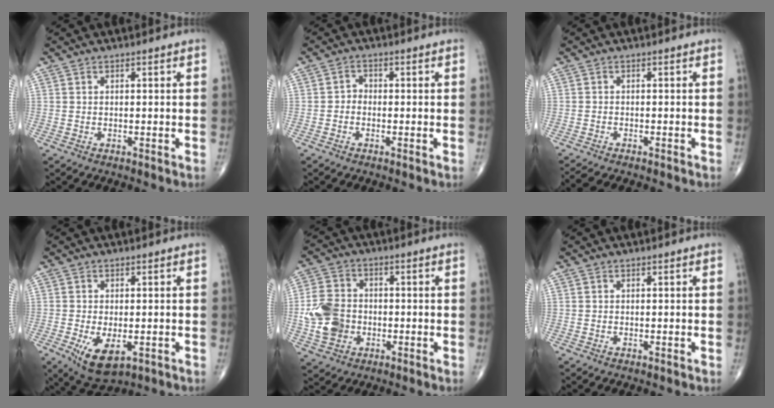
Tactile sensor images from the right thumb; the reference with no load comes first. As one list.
[{"total": 1.6, "force": [-0.7, 1.3, 0.8], "torque": [0.000, 0.007, -0.021]}, {"total": 4.2, "force": [-3.7, 0.5, 1.9], "torque": [-0.036, 0.005, -0.056]}, {"total": 7.5, "force": [-2.4, 3.7, 6.0], "torque": [-0.101, -0.013, -0.030]}, {"total": 9.5, "force": [-1.6, 7.5, 5.6], "torque": [-0.101, 0.011, -0.033]}, {"total": 0.0}]